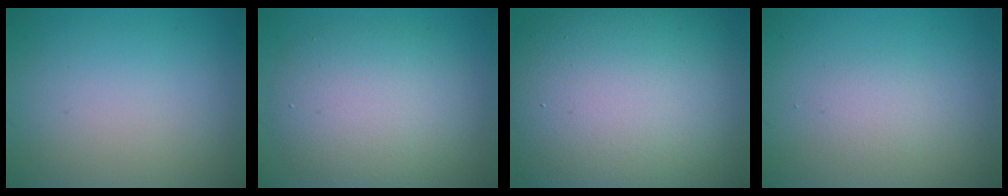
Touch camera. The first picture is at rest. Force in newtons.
{"total": 7.0, "press": 7.0, "slide": 0.3}
{"total": 16.9, "press": 16.8, "slide": 1.0}
{"total": 1.4, "press": 1.4, "slide": 0.1}